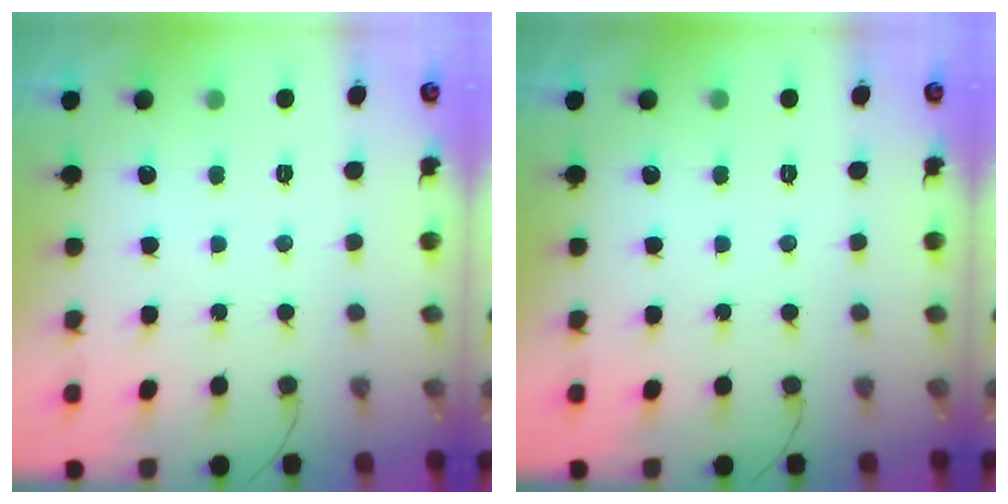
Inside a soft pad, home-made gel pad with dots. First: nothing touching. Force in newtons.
{"total": 0.0}